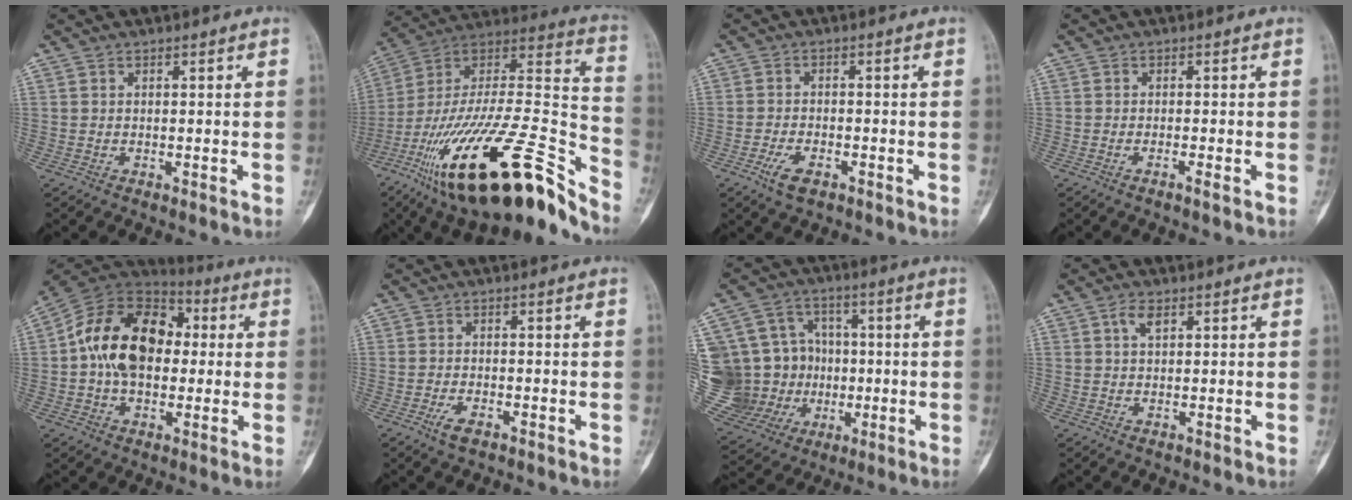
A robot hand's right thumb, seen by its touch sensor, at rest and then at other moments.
{"total": 36.5, "force": [-22.4, 10.5, 26.8], "torque": [-0.417, 0.066, -0.376]}
{"total": 4.4, "force": [-2.5, 2.0, 3.1], "torque": [-0.063, 0.008, -0.044]}
{"total": 1.1, "force": [-0.7, -0.1, 0.9], "torque": [-0.022, 0.001, -0.014]}
{"total": 18.6, "force": [1.1, 12.9, 13.4], "torque": [-0.202, 0.033, 0.009]}
{"total": 3.1, "force": [-1.8, 1.3, 2.2], "torque": [-0.047, 0.006, -0.034]}
{"total": 24.9, "force": [0.5, 21.0, 13.4], "torque": [-0.287, 0.044, 0.039]}
{"total": 2.6, "force": [1.1, 1.4, 1.9], "torque": [-0.034, 0.003, 0.020]}